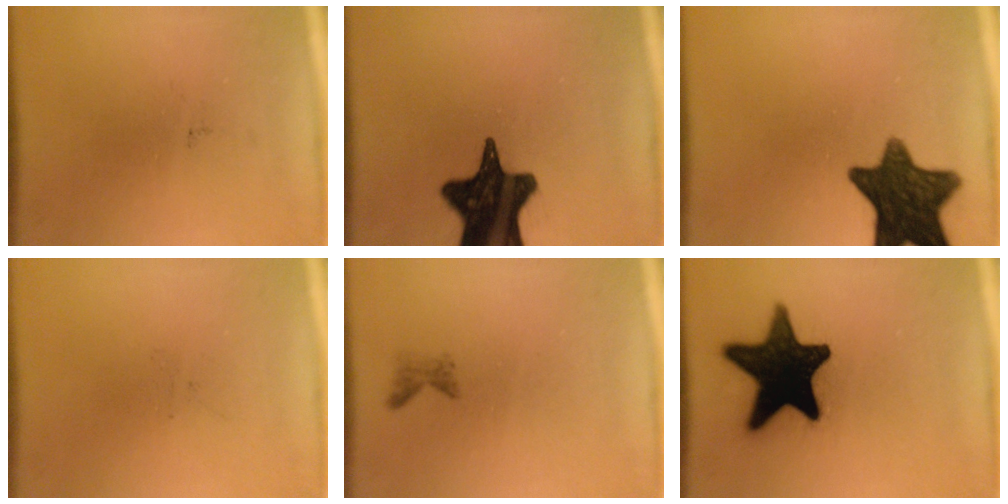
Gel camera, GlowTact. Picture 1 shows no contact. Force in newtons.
{"total": 17.4}
{"total": 13.7}
{"total": 0.0}
{"total": 0.9}
{"total": 19.2}